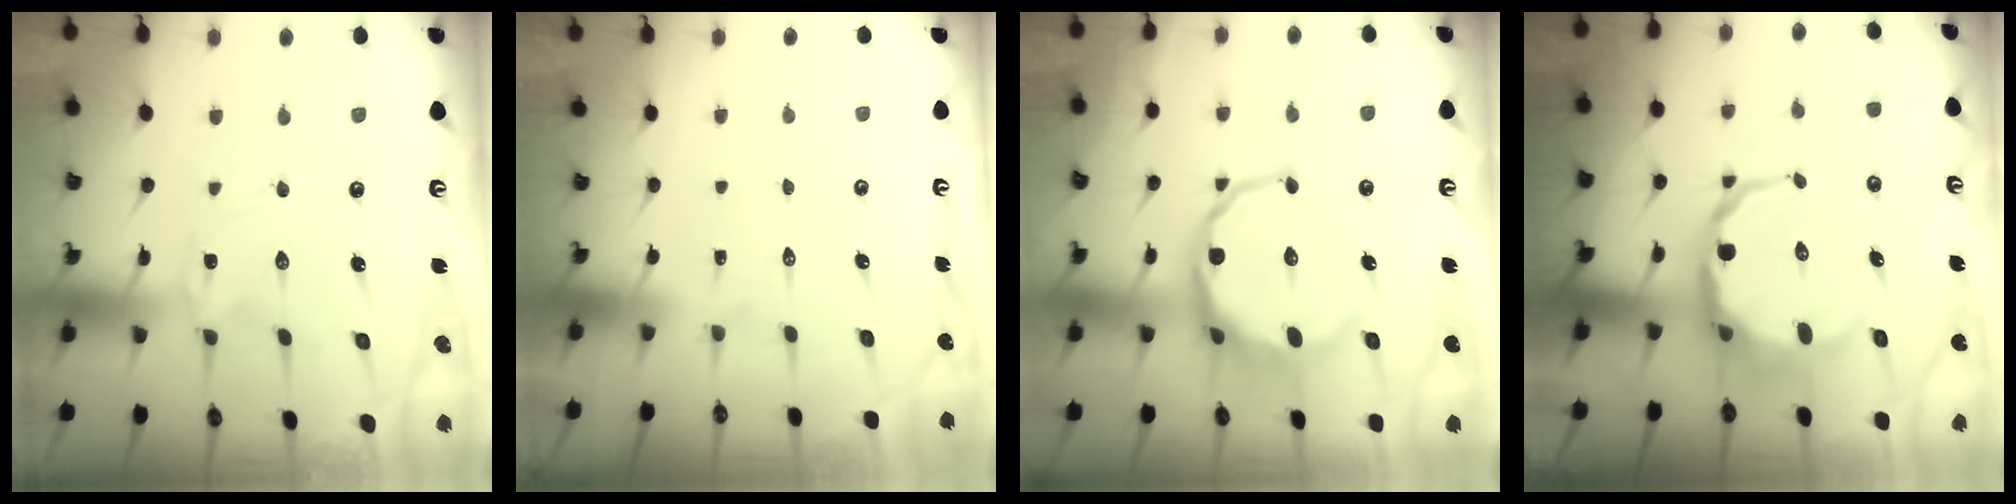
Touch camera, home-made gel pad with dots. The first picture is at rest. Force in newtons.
{"total": 1.6, "press": 1.6, "slide": 0.1}
{"total": 11.0, "press": 10.4, "slide": 3.8}
{"total": 11.2, "press": 10.8, "slide": 2.8}